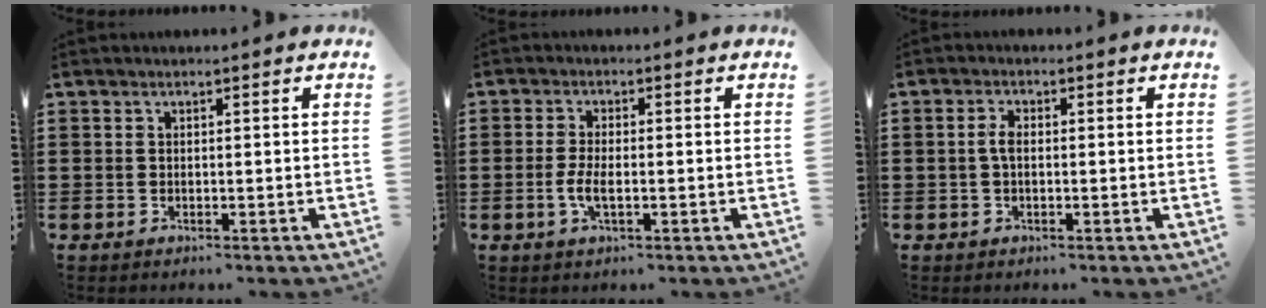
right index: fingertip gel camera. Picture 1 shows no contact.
{"total": 3.7, "force": [-0.9, 1.1, 3.4], "torque": [-0.073, -0.004, -0.019]}
{"total": 2.4, "force": [-0.1, 1.1, 2.1], "torque": [-0.049, -0.002, -0.005]}